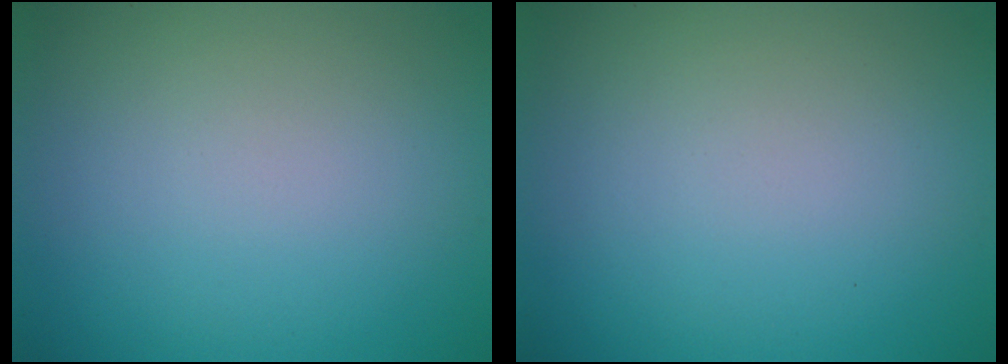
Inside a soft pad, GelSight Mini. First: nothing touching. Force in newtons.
{"total": 0.0}